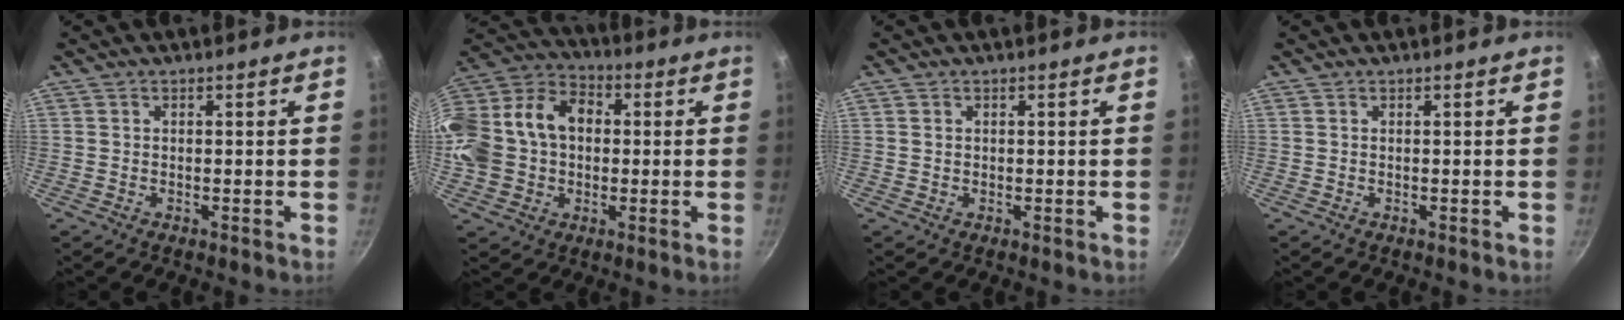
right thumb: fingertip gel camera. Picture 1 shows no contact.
{"total": 20.9, "force": [0.6, 16.2, 13.3], "torque": [-0.257, 0.056, 0.001]}
{"total": 0.6, "force": [0.2, 0.5, 0.1], "torque": [0.001, 0.002, 0.003]}
{"total": 0.0}